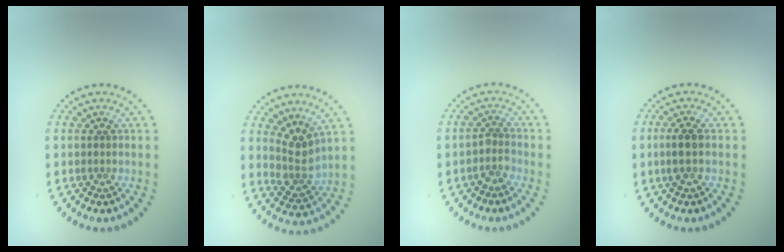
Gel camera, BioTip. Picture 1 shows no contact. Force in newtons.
{"total": 2.8, "press": 2.1, "slide": 1.8}
{"total": 1.3, "press": 1.1, "slide": 0.7}
{"total": 1.9, "press": 1.7, "slide": 0.8}